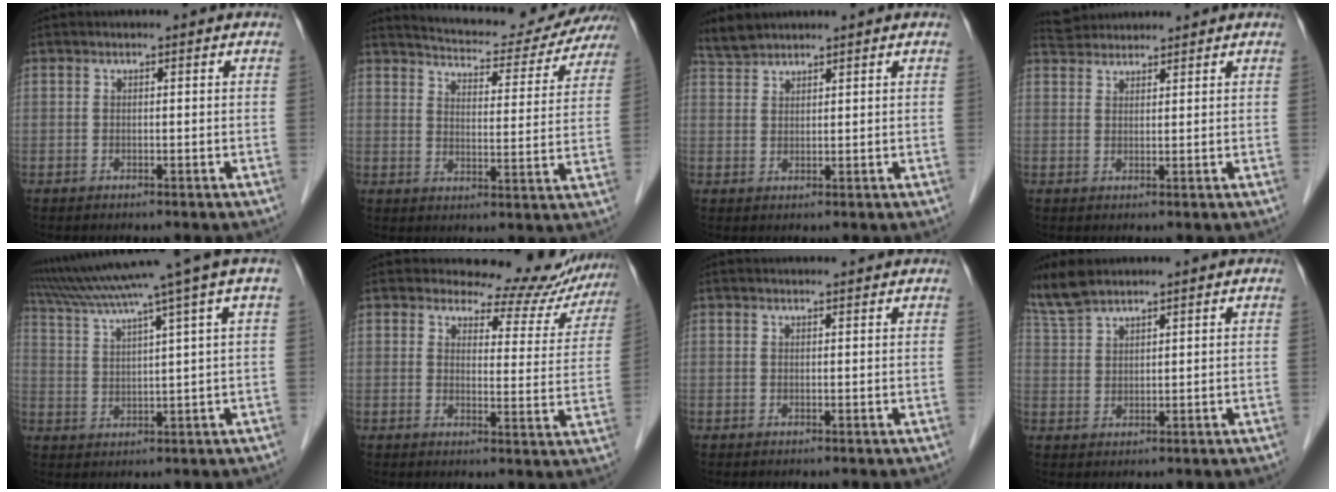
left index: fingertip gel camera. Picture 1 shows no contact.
{"total": 17.2, "force": [16.3, 2.9, 4.5], "torque": [-0.060, -0.022, 0.202]}
{"total": 2.7, "force": [2.7, 0.3, 0.1], "torque": [-0.011, 0.015, 0.059]}
{"total": 4.3, "force": [4.2, 0.8, 0.4], "torque": [-0.012, 0.036, 0.077]}
{"total": 12.9, "force": [9.6, -2.6, 8.2], "torque": [-0.141, 0.002, 0.150]}
{"total": 11.2, "force": [10.8, 3.1, 0.5], "torque": [0.016, -0.033, 0.106]}
{"total": 3.9, "force": [3.8, 0.4, 0.8], "torque": [-0.010, 0.025, 0.046]}
{"total": 5.4, "force": [4.9, 0.7, 2.0], "torque": [-0.060, 0.020, 0.111]}